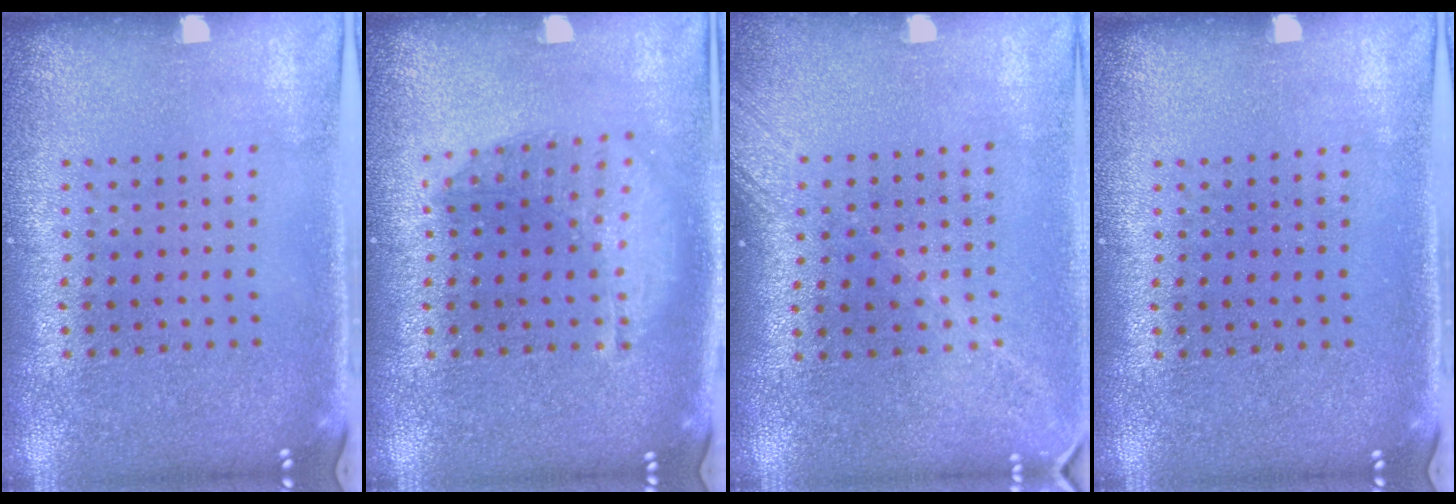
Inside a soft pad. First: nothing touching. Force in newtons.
{"total": 1.4, "press": 1.3, "slide": 0.6}
{"total": 1.7, "press": 1.3, "slide": 1.1}
{"total": 0.0}